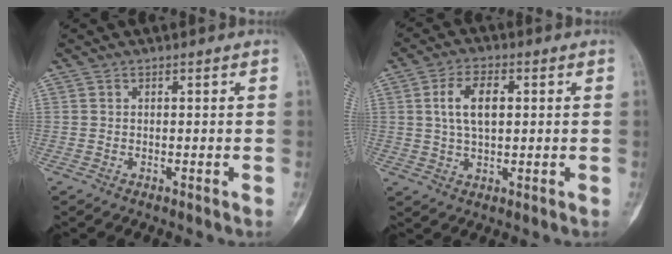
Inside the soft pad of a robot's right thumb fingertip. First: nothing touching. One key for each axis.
{"total": 7.7, "fx": 1.5, "fy": 4.1, "fz": 6.4, "tx": -0.110, "ty": 0.003, "tz": 0.027}